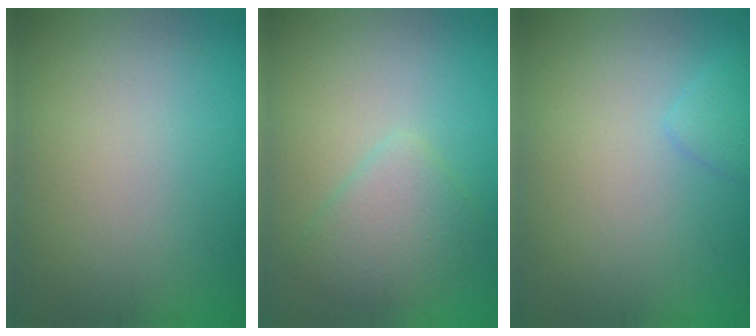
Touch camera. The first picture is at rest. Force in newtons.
{"total": 3.0, "press": 3.0, "slide": 0.2}
{"total": 1.3, "press": 1.3, "slide": 0.0}